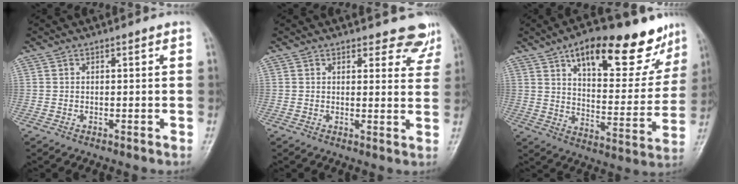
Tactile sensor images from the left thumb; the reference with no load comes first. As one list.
[{"total": 6.1, "force": [5.4, 2.5, 1.1], "torque": [0.025, -0.035, 0.047]}, {"total": 22.5, "force": [14.2, 8.6, 15.1], "torque": [-0.166, -0.041, 0.215]}]